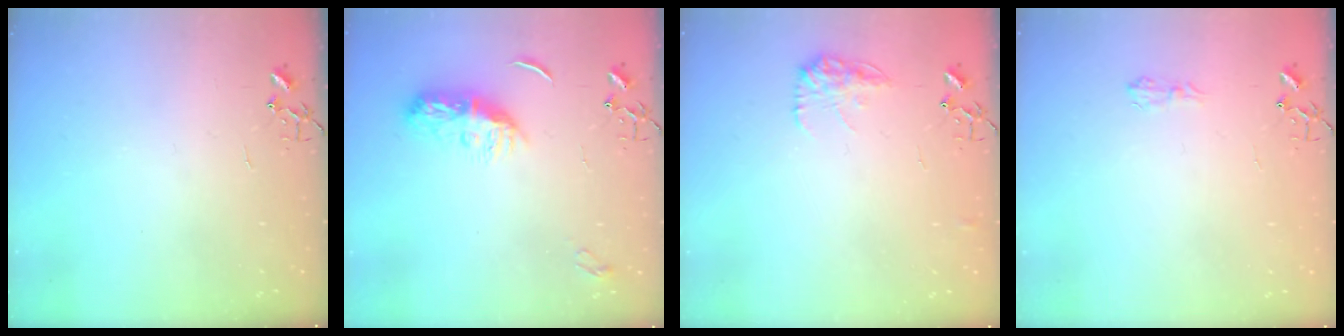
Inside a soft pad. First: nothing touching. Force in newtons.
{"total": 9.4, "press": 9.4, "slide": 0.4}
{"total": 10.4, "press": 10.4, "slide": 0.5}
{"total": 6.4, "press": 6.4, "slide": 0.8}